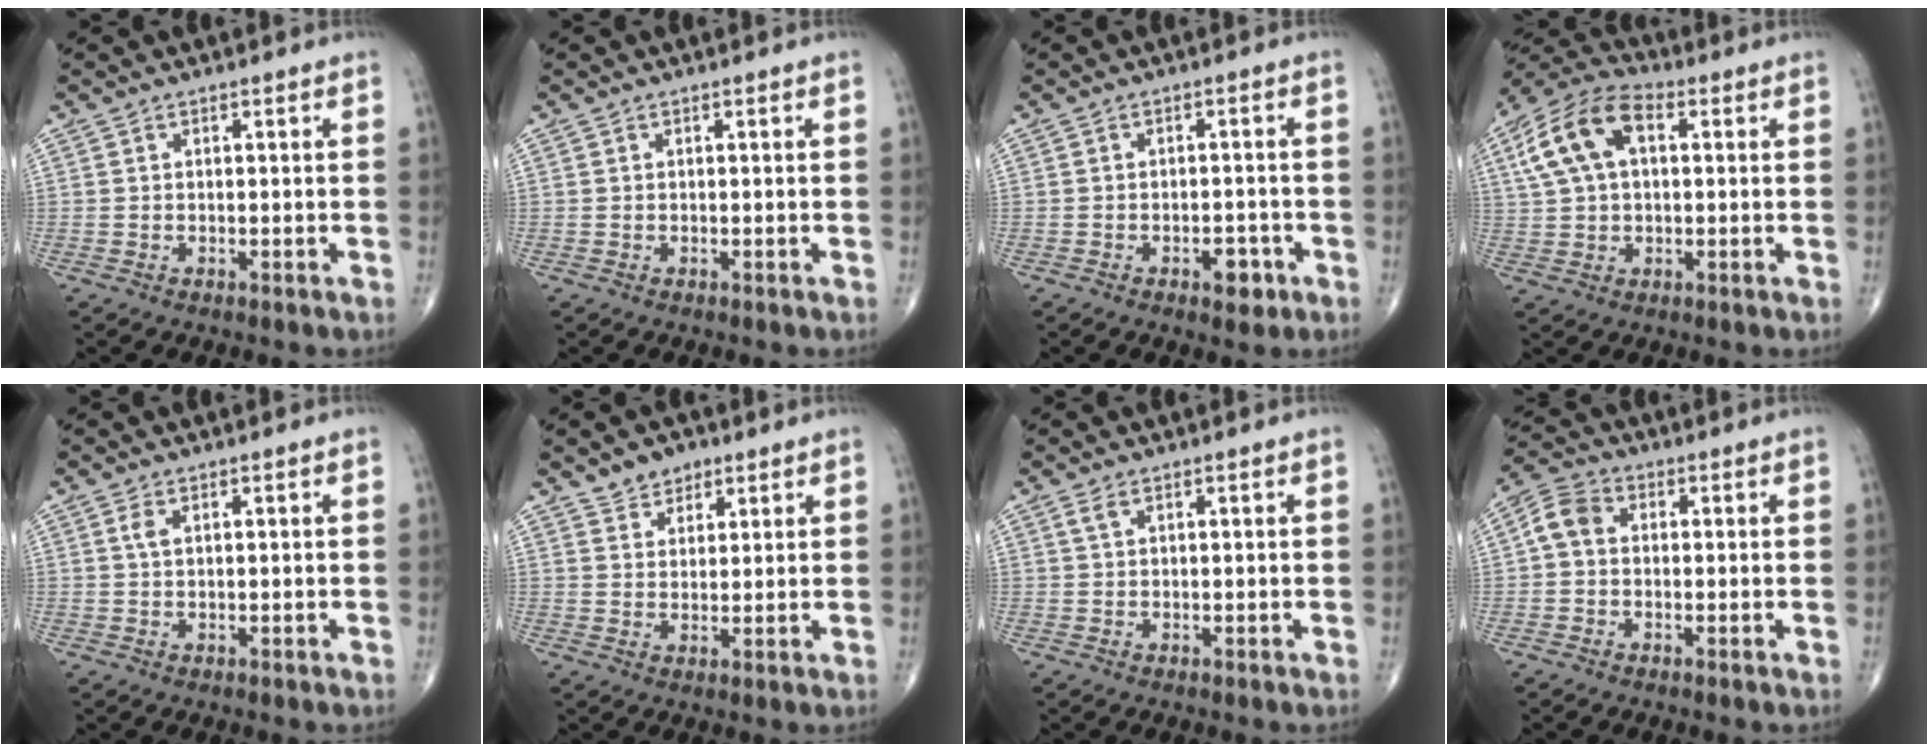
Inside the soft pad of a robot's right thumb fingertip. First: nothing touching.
{"total": 0.0}
{"total": 3.9, "force": [-2.0, 2.1, 2.7], "torque": [-0.022, 0.012, -0.024]}
{"total": 12.7, "force": [3.3, 7.4, 9.8], "torque": [-0.191, 0.028, 0.055]}
{"total": 1.7, "force": [0.7, 0.7, 1.4], "torque": [-0.032, 0.003, 0.016]}
{"total": 4.7, "force": [3.2, 3.1, 1.6], "torque": [-0.001, -0.019, 0.054]}
{"total": 1.4, "force": [0.7, 0.6, 1.0], "torque": [-0.023, 0.007, 0.018]}
{"total": 5.1, "force": [0.2, 3.9, 3.3], "torque": [-0.058, 0.016, -0.009]}